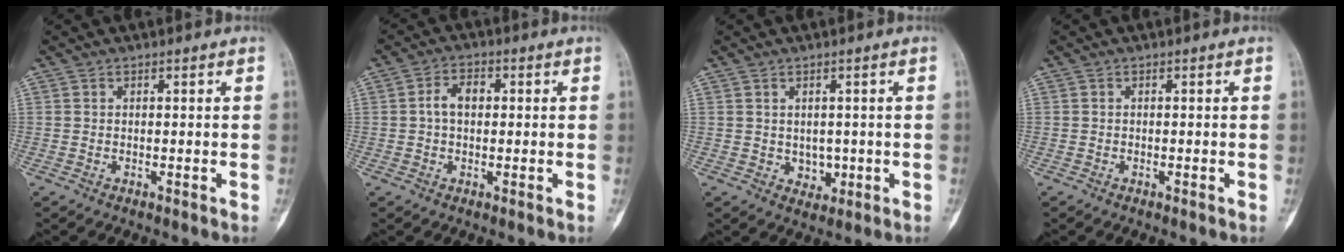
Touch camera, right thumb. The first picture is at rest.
{"total": 4.3, "force": [0.3, 2.8, 3.3], "torque": [-0.055, 0.015, 0.000]}
{"total": 3.0, "force": [-0.1, 2.5, 1.6], "torque": [-0.005, 0.000, 0.006]}
{"total": 0.0}